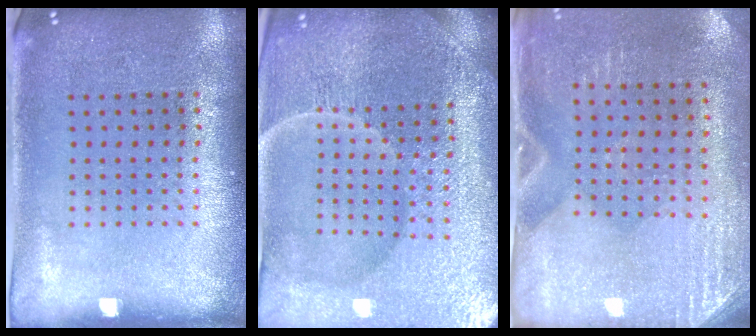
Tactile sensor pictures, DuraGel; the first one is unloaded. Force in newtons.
{"total": 5.7, "press": 5.3, "slide": 2.2}
{"total": 2.8, "press": 2.5, "slide": 1.3}